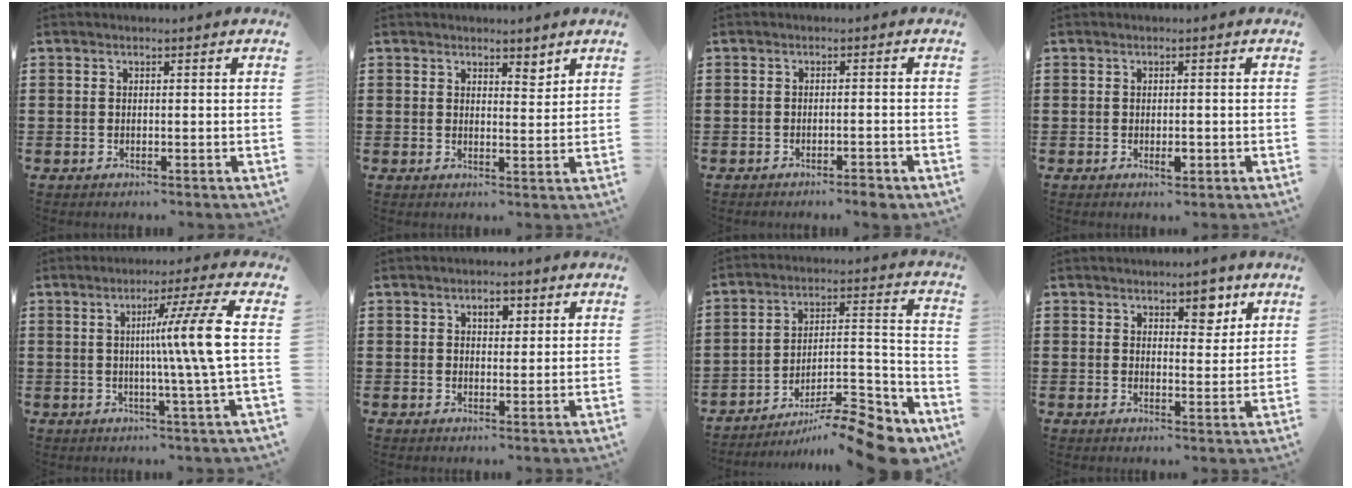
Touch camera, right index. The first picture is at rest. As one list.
[{"total": 2.2, "force": [2.1, 0.7, 0.3], "torque": [-0.003, 0.002, 0.039]}, {"total": 2.1, "force": [-1.8, -0.1, 1.0], "torque": [-0.018, 0.001, -0.035]}, {"total": 1.7, "force": [-0.5, 0.6, 1.5], "torque": [-0.027, -0.002, -0.009]}, {"total": 10.3, "force": [0.6, -1.5, 10.2], "torque": [-0.179, -0.010, -0.003]}, {"total": 2.3, "force": [1.0, 1.3, 1.5], "torque": [-0.025, 0.004, 0.016]}, {"total": 12.1, "force": [-10.3, 1.8, 6.0], "torque": [-0.071, 0.032, -0.196]}, {"total": 4.0, "force": [2.9, 2.0, 1.8], "torque": [-0.020, 0.001, 0.046]}]